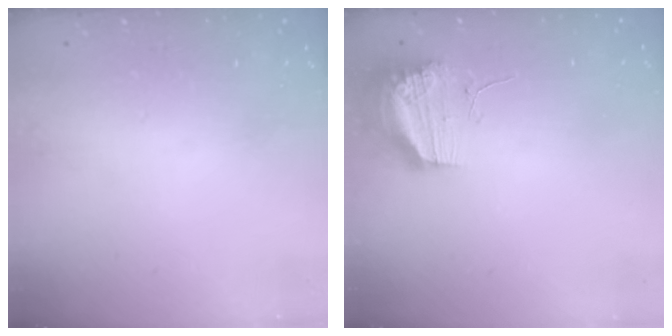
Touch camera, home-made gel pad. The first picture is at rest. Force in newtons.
{"total": 19.1, "press": 13.1, "slide": 13.9}